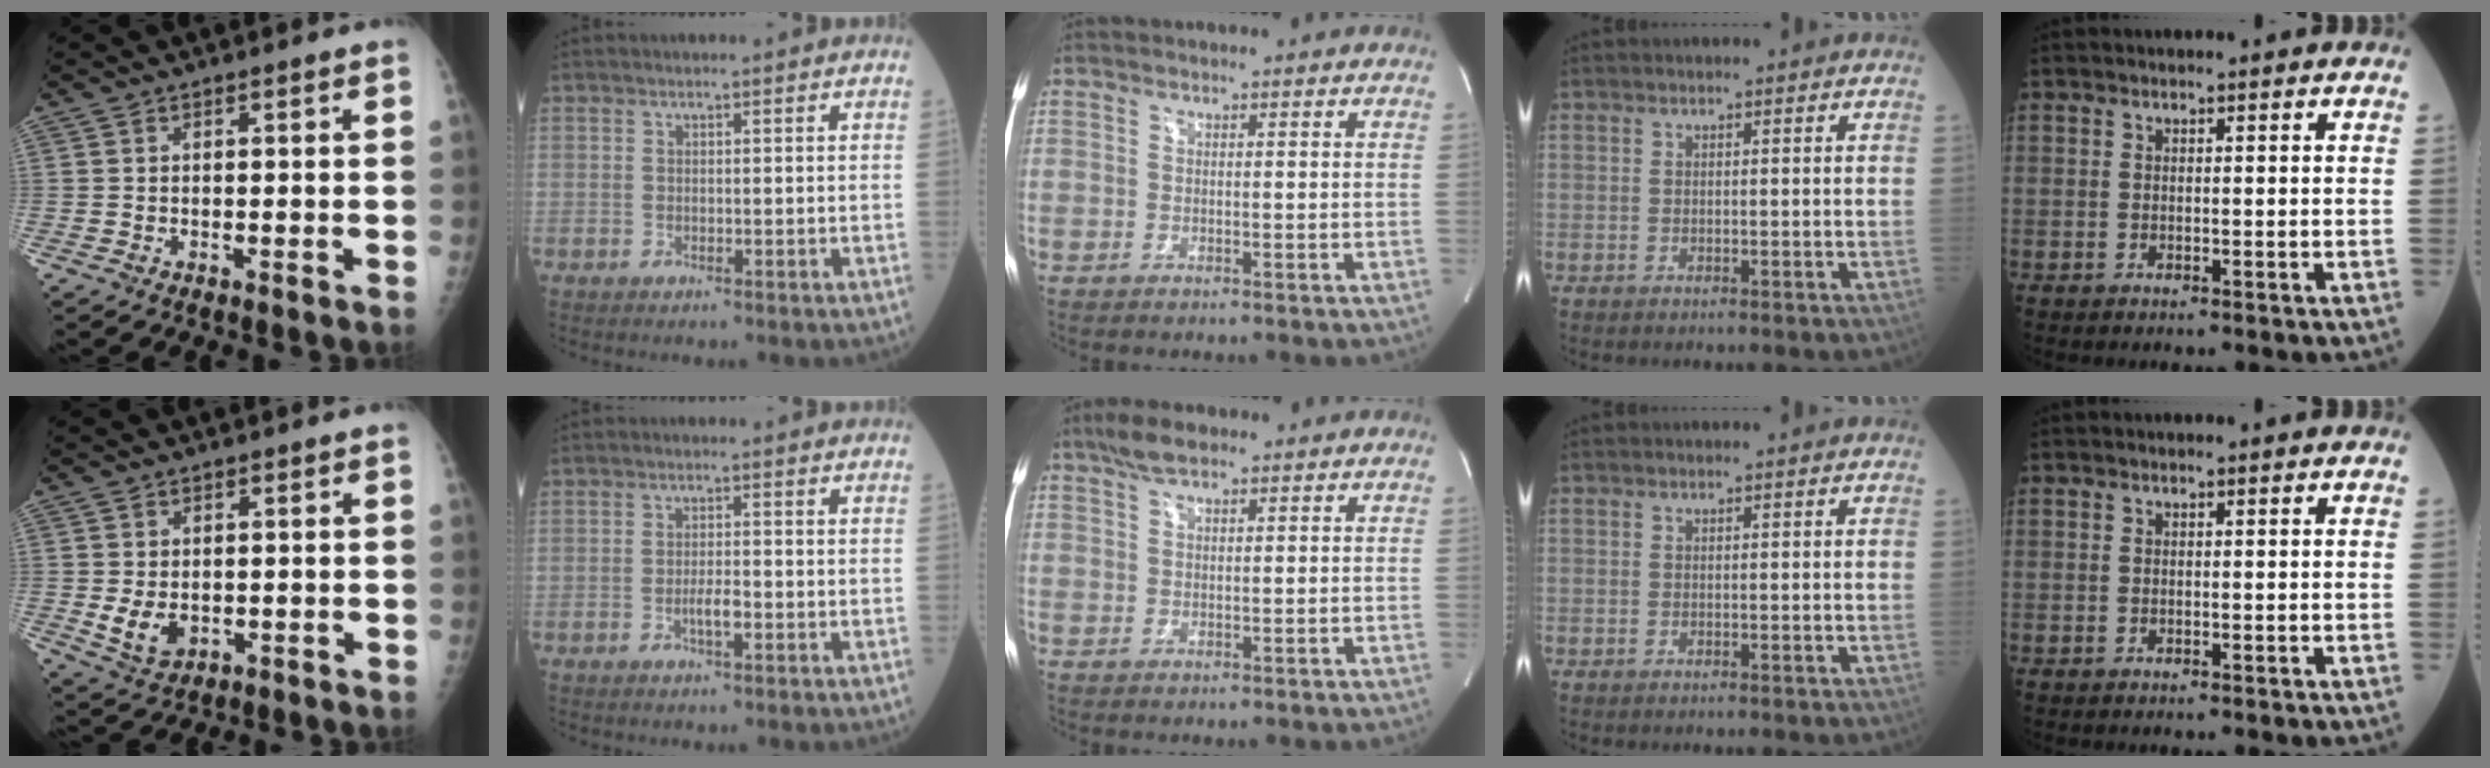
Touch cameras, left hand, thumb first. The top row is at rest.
{"thumb": {"total": 5.0, "force": [-0.4, 3.7, 3.3], "torque": [-0.047, -0.010, 0.006]}, "index": {"total": 2.3, "force": [-1.0, 0.5, 2.0], "torque": [-0.036, 0.001, -0.017]}, "middle": {"total": 4.3, "force": [3.1, 1.3, 2.7], "torque": [-0.062, 0.015, 0.058]}}